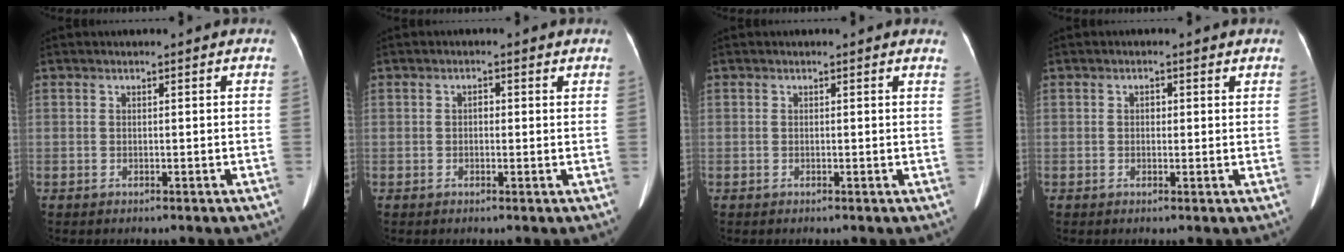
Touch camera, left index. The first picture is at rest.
{"total": 1.2, "force": [0.3, 0.9, 0.8], "torque": [-0.012, 0.007, 0.002]}
{"total": 2.8, "force": [2.7, 0.4, 0.7], "torque": [-0.007, -0.006, 0.011]}
{"total": 1.4, "force": [0.6, 1.0, 0.8], "torque": [-0.010, 0.007, 0.006]}